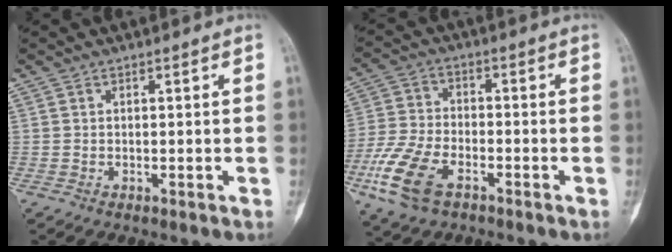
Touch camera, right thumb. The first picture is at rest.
{"total": 12.3, "force": [-6.0, 6.7, 8.4], "torque": [-0.182, 0.009, -0.119]}